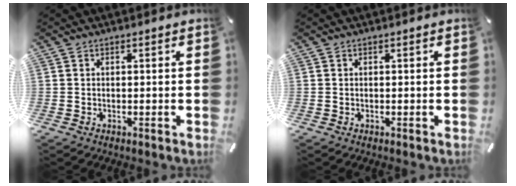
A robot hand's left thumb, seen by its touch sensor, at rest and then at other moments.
{"total": 0.0}